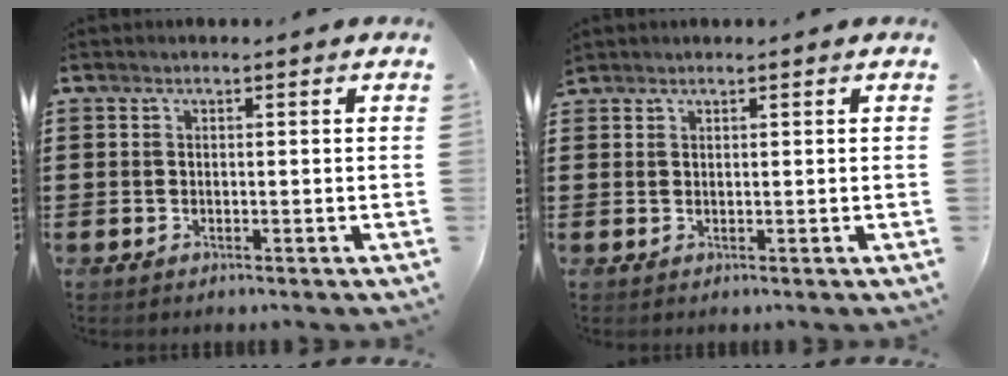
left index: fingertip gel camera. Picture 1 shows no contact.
{"total": 1.0, "force": [1.0, 0.1, 0.0], "torque": [-0.002, 0.000, 0.020]}